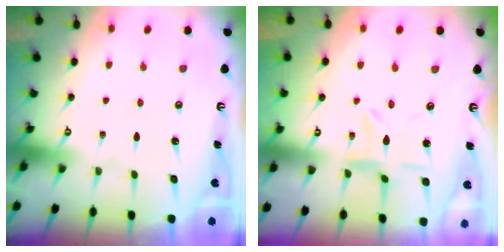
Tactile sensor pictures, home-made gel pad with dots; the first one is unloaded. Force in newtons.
{"total": 3.6, "press": 3.6, "slide": 0.3}